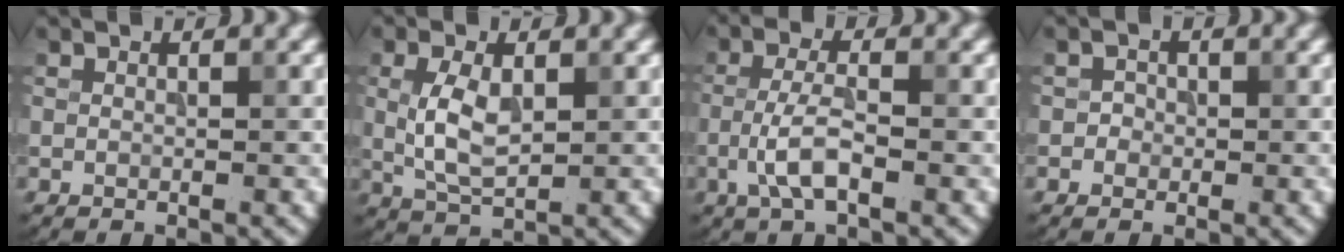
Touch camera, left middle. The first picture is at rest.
{"total": 4.0, "force": [0.4, 2.1, 3.4], "torque": [-0.080, 0.001, 0.011]}
{"total": 3.5, "force": [-1.4, 1.0, 3.1], "torque": [-0.067, 0.005, -0.034]}
{"total": 0.9, "force": [-0.2, 0.9, 0.1], "torque": [0.005, -0.001, -0.005]}